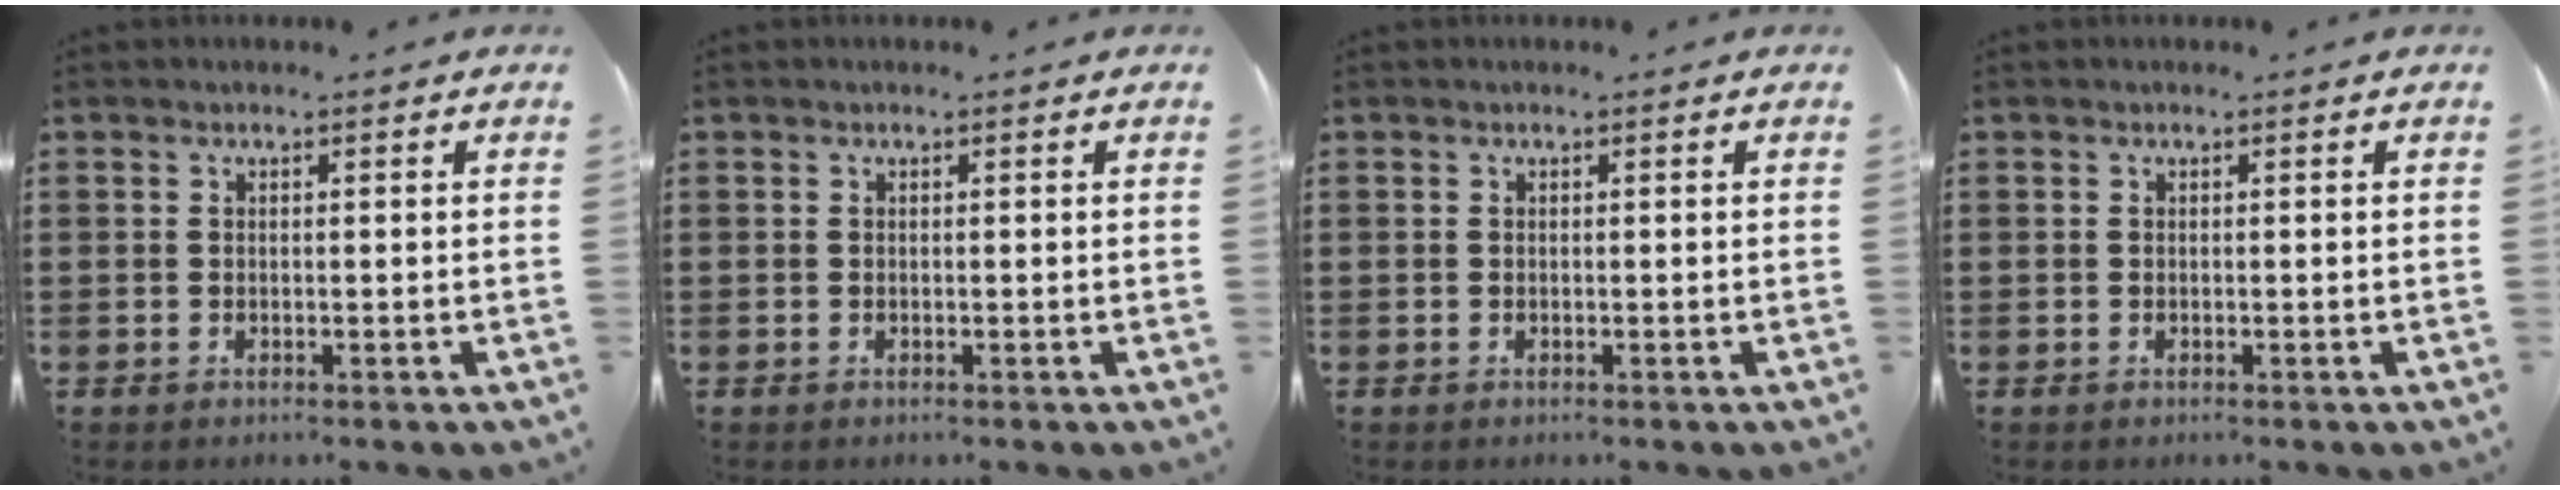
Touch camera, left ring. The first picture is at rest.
{"total": 0.0}
{"total": 0.0}
{"total": 0.0}